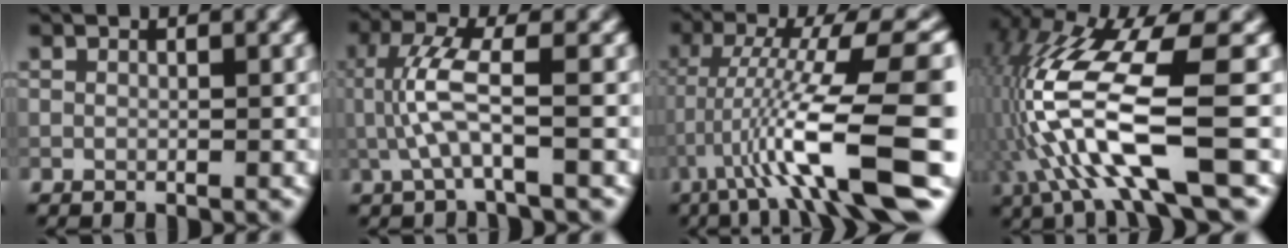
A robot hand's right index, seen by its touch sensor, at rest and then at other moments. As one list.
[{"total": 4.0, "force": [-0.6, 0.6, 3.9], "torque": [-0.089, 0.007, -0.015]}, {"total": 13.2, "force": [-4.2, 1.9, 12.3], "torque": [-0.202, 0.024, -0.056]}, {"total": 12.6, "force": [-2.7, 3.2, 11.9], "torque": [-0.251, 0.003, -0.044]}]